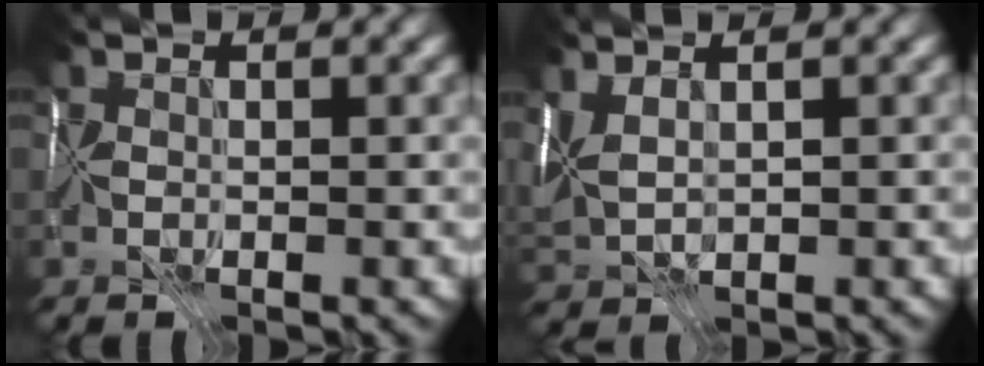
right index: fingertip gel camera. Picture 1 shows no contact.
{"total": 3.2, "force": [1.6, 1.5, 2.3], "torque": [-0.062, 0.014, 0.041]}